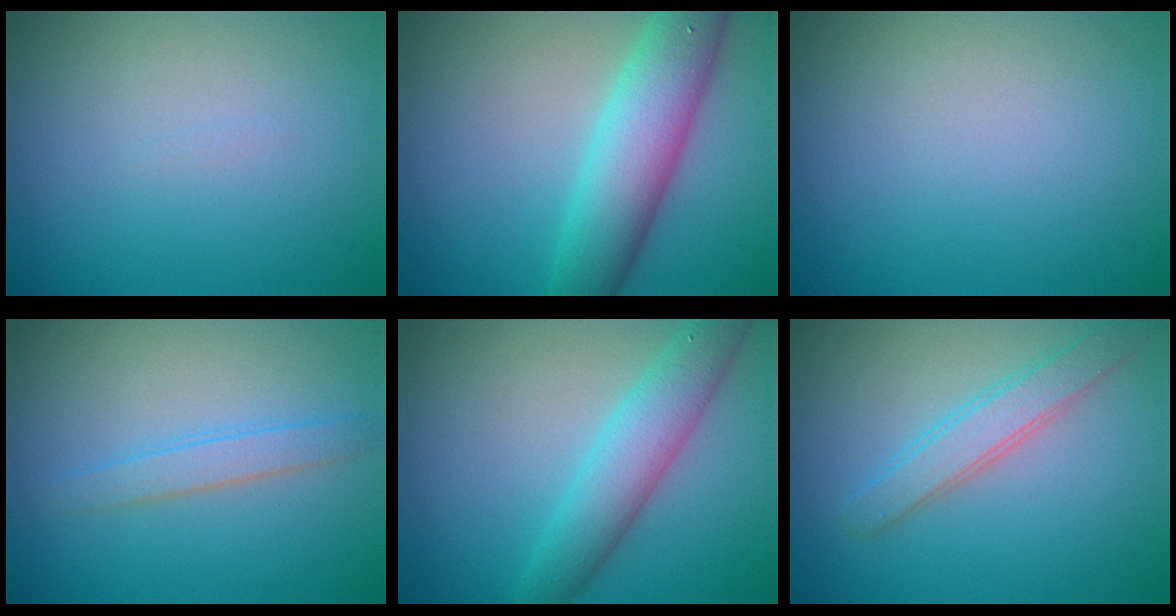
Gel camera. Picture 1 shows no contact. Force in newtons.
{"total": 6.8, "press": 6.8, "slide": 0.2}
{"total": 0.0}
{"total": 1.7, "press": 1.7, "slide": 0.1}
{"total": 4.7, "press": 4.7, "slide": 0.1}
{"total": 2.8, "press": 2.8, "slide": 0.1}